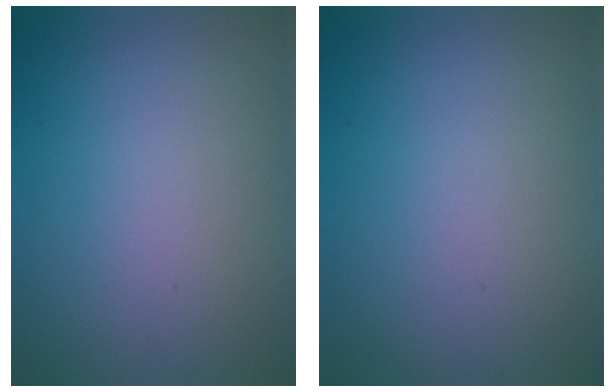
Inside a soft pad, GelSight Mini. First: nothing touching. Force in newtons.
{"total": 0.0}